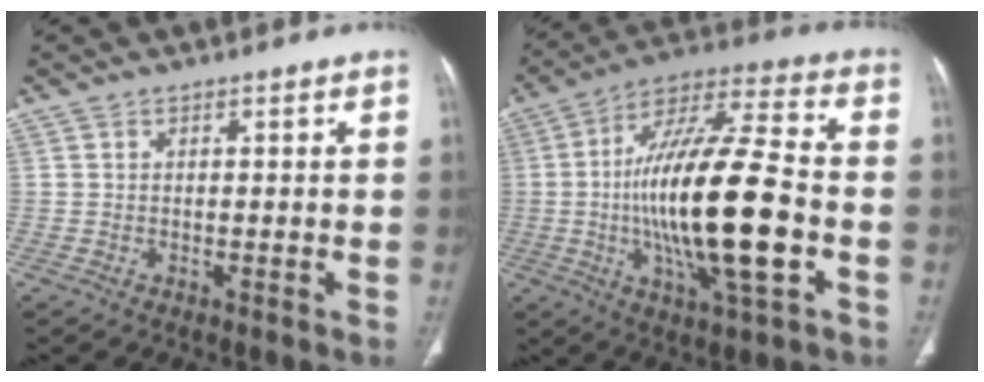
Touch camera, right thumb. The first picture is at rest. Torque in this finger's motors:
{"motor_torque": [1.44, 3.57, 1.57, 1.16, 0.82]}